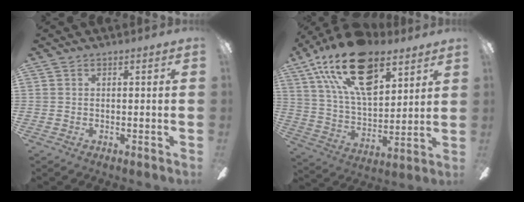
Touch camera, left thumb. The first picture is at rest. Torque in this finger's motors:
{"motor_torque": [0.62, 0.30, 2.19, -0.59, 0.69]}